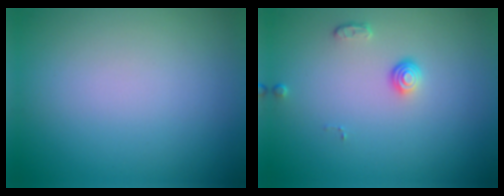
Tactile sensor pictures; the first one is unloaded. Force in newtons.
{"total": 1.3, "press": 1.0, "slide": 0.9}